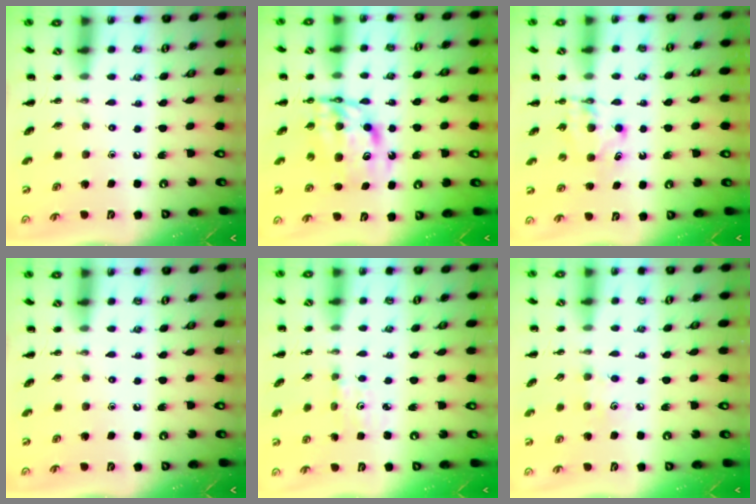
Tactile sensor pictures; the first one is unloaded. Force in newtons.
{"total": 9.1, "press": 8.7, "slide": 2.7}
{"total": 5.2, "press": 5.1, "slide": 1.0}
{"total": 0.0}
{"total": 1.2, "press": 1.2, "slide": 0.3}
{"total": 4.0, "press": 3.9, "slide": 1.0}